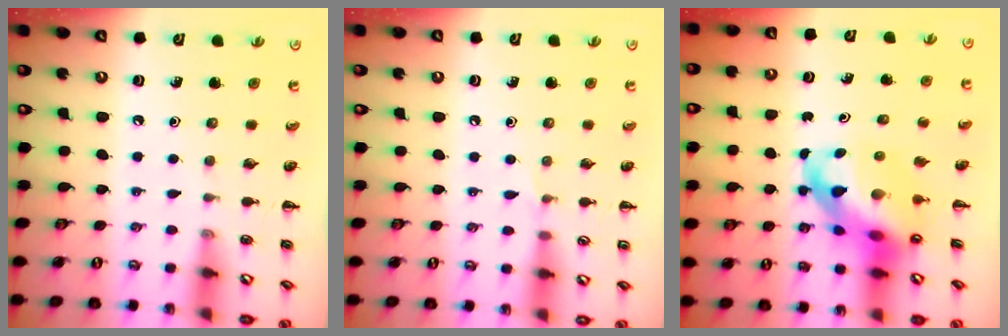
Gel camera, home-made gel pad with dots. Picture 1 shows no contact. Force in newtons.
{"total": 3.3, "press": 3.0, "slide": 1.2}
{"total": 11.8, "press": 11.4, "slide": 3.1}